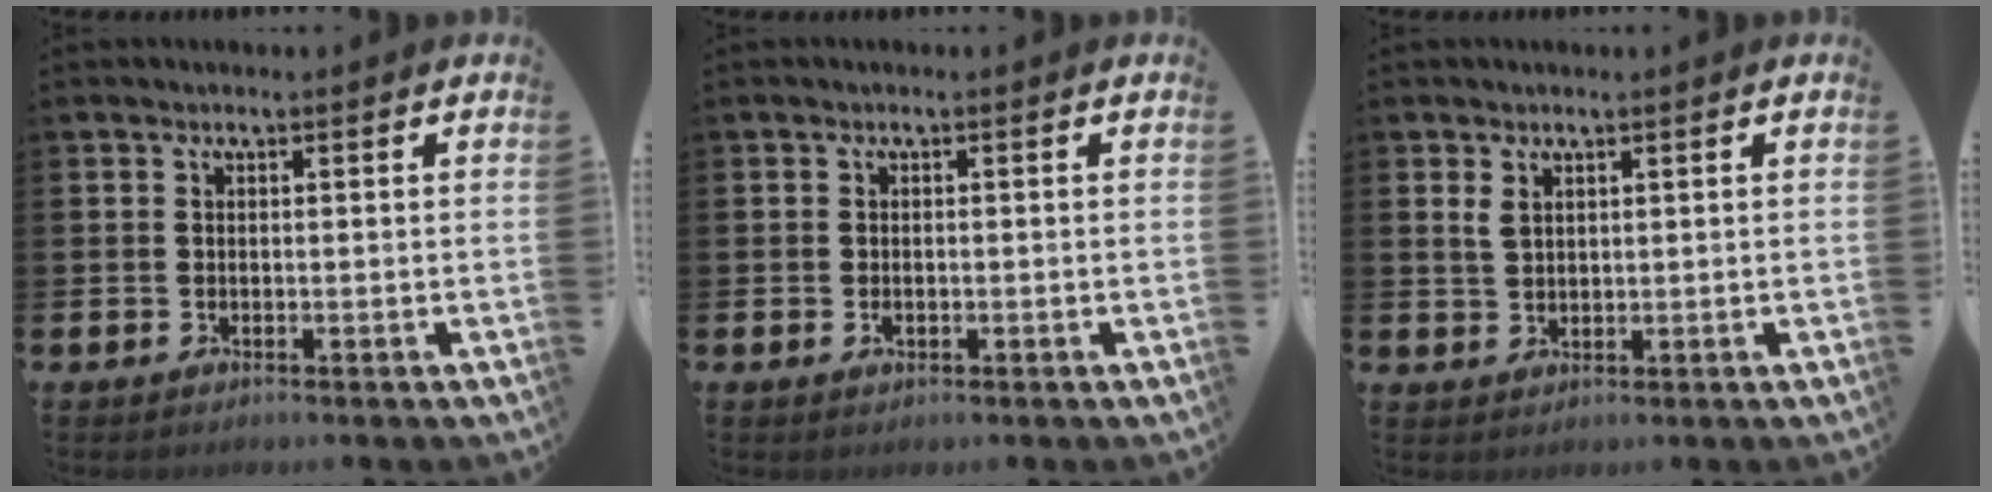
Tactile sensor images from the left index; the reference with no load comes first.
{"total": 0.9, "force": [-0.1, 0.5, 0.7], "torque": [-0.010, 0.002, -0.005]}
{"total": 2.1, "force": [1.5, 1.1, 0.9], "torque": [-0.006, -0.003, 0.025]}